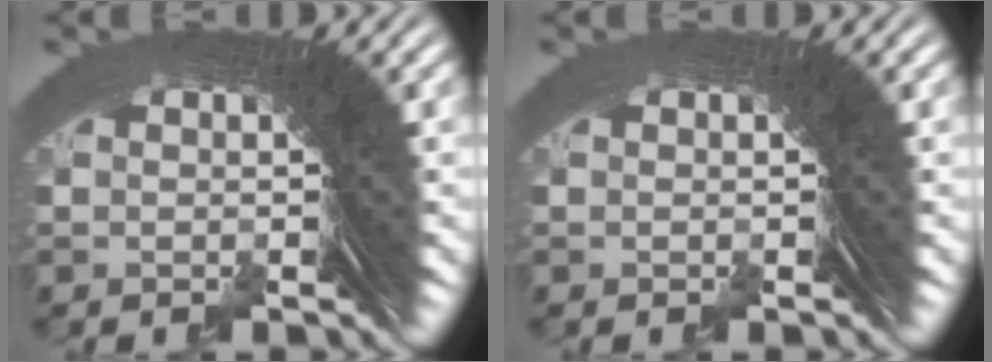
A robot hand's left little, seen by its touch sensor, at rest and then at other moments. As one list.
[{"total": 0.0}]